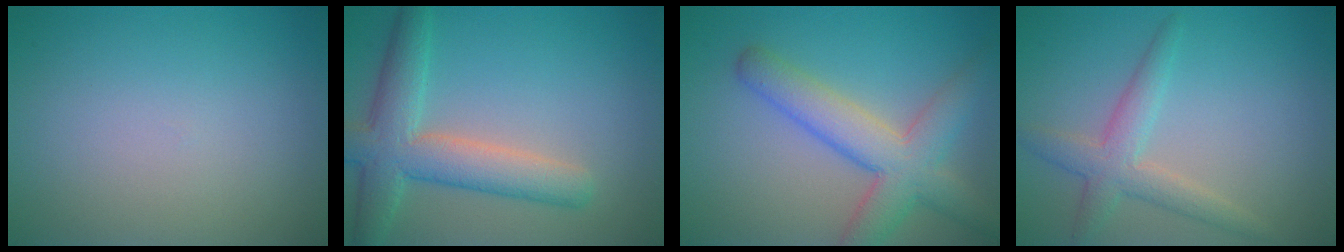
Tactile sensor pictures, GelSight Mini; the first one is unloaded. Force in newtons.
{"total": 6.2, "press": 6.2, "slide": 0.3}
{"total": 6.1, "press": 6.1, "slide": 0.3}
{"total": 3.3, "press": 3.3, "slide": 0.1}